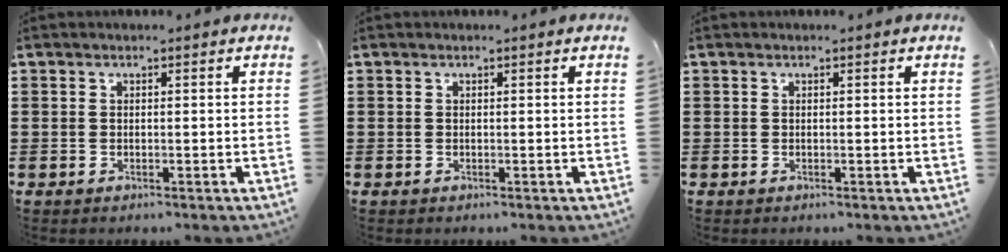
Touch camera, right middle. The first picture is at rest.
{"total": 0.0}
{"total": 0.0}